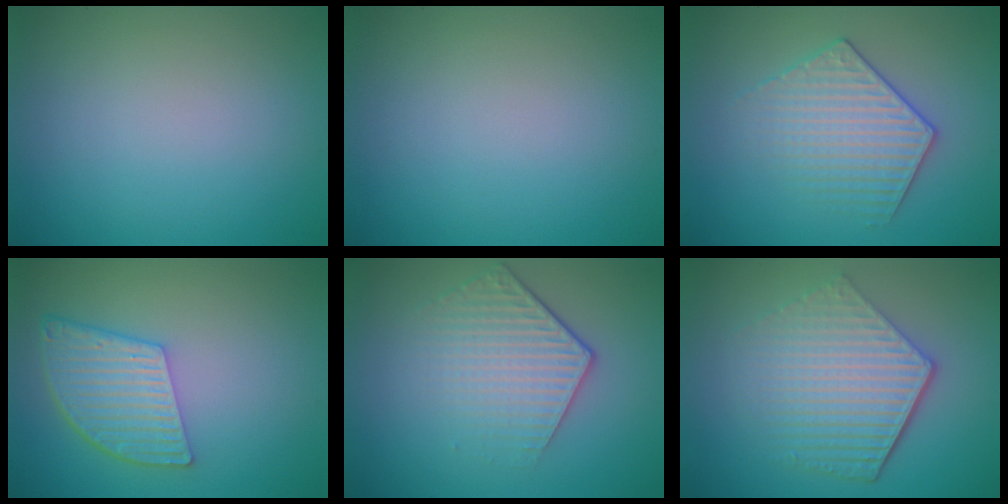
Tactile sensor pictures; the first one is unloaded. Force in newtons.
{"total": 0.0}
{"total": 3.5, "press": 3.4, "slide": 0.7}
{"total": 5.8, "press": 4.3, "slide": 3.8}
{"total": 4.4, "press": 3.2, "slide": 3.0}
{"total": 6.2, "press": 4.4, "slide": 4.3}